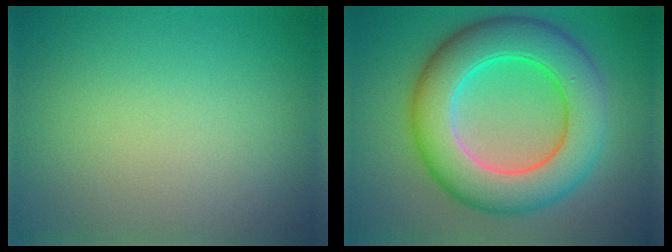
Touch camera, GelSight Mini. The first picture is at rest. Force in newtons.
{"total": 10.4, "press": 10.4, "slide": 0.2}